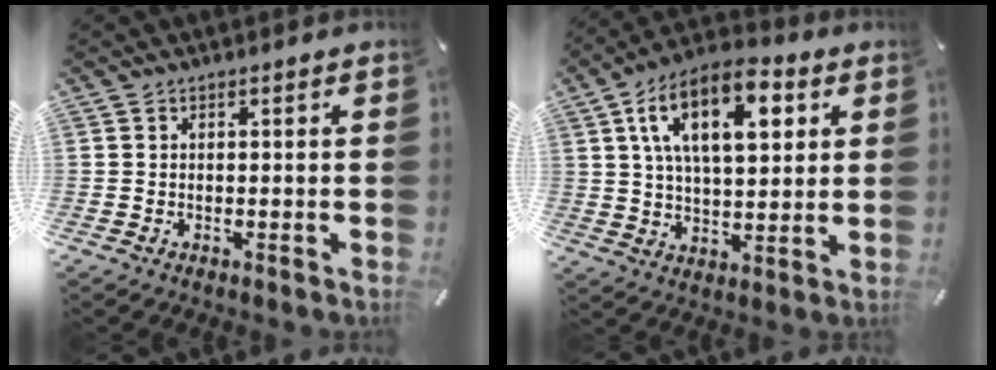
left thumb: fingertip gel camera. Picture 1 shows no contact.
{"total": 15.9, "force": [6.3, 8.5, 11.8], "torque": [-0.195, -0.006, 0.105]}